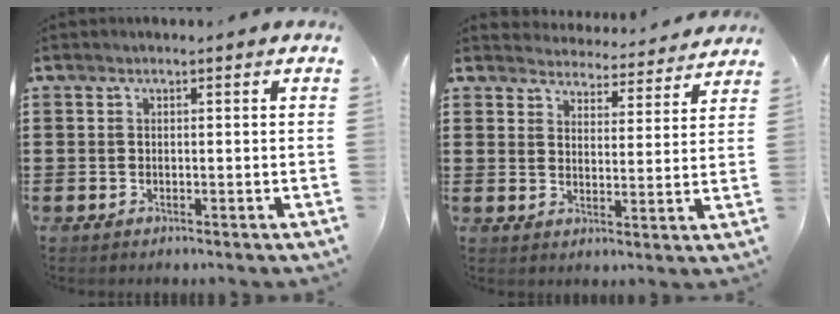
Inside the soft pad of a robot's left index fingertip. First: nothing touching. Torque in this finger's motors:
{"motor_torque": [0.92, -1.22, 0.13, -0.07]}